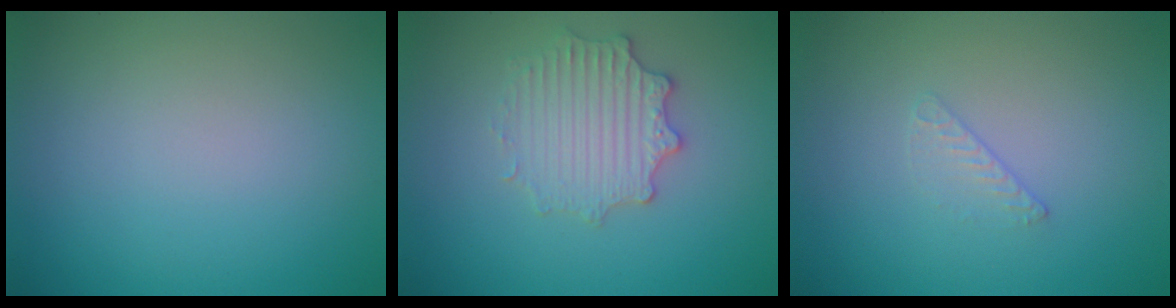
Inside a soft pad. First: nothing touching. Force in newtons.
{"total": 2.9, "press": 2.9, "slide": 0.6}
{"total": 0.6, "press": 0.3, "slide": 0.5}